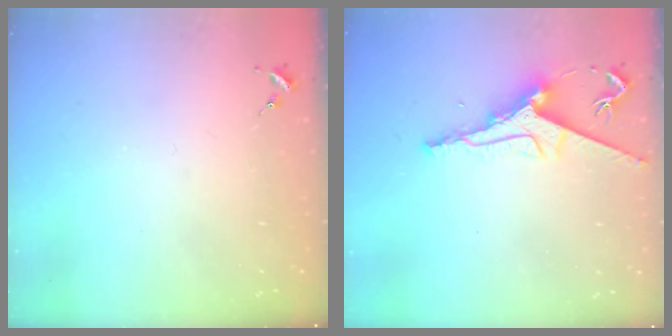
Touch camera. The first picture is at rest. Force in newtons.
{"total": 9.2, "press": 9.2, "slide": 0.3}